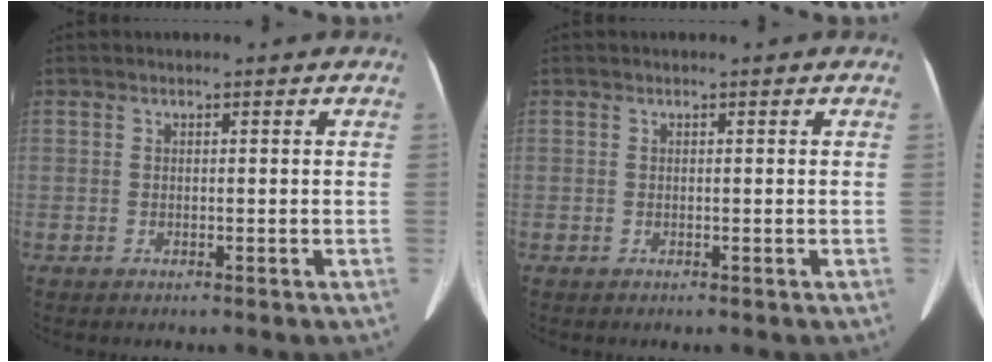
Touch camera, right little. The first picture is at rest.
{"total": 0.0}